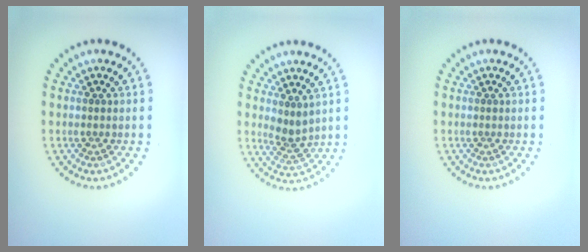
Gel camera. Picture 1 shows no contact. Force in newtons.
{"total": 2.0, "press": 1.5, "slide": 1.4}
{"total": 0.0}